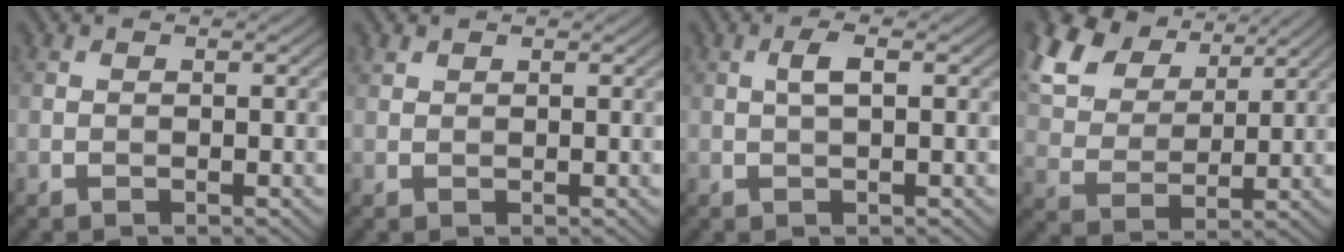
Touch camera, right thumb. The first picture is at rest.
{"total": 0.7, "force": [0.6, 0.4, 0.2], "torque": [-0.005, 0.000, 0.013]}
{"total": 2.0, "force": [0.3, 0.4, 2.0], "torque": [-0.041, 0.007, 0.004]}
{"total": 12.4, "force": [7.4, 7.1, 6.9], "torque": [-0.196, 0.029, 0.132]}